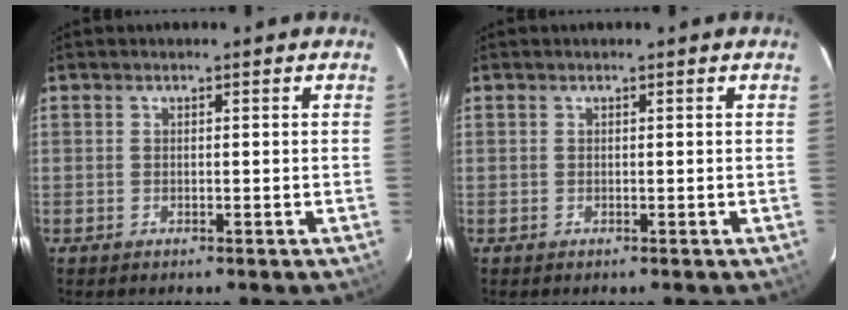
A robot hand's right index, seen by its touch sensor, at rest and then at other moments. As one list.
[{"total": 0.0}]